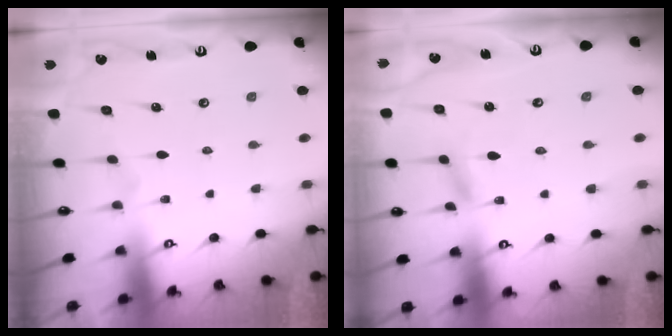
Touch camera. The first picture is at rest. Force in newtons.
{"total": 2.1, "press": 2.1, "slide": 0.2}